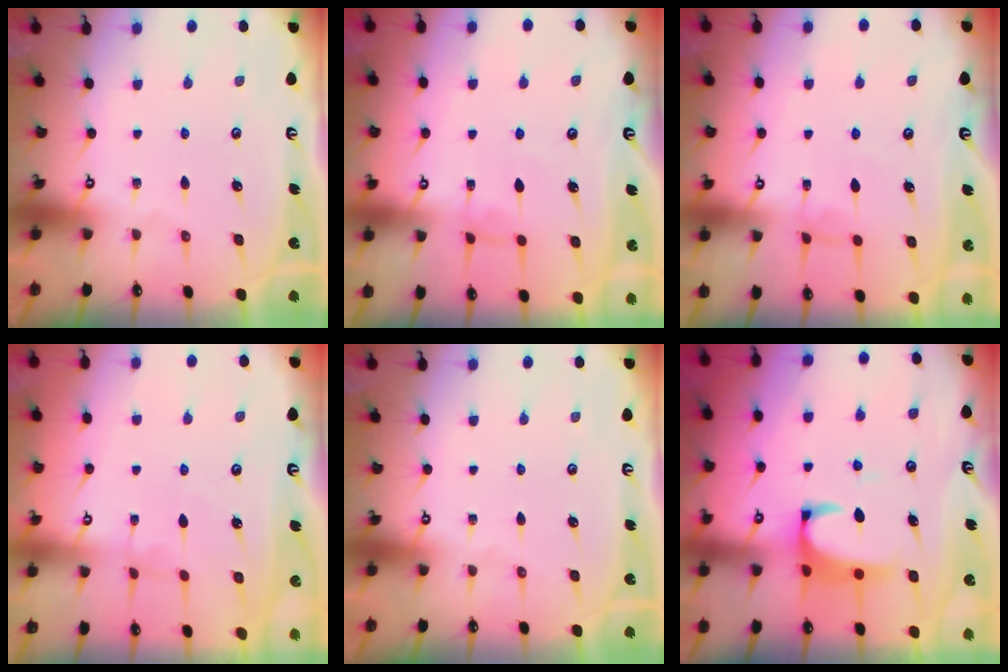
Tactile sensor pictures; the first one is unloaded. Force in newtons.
{"total": 1.5, "press": 1.4, "slide": 0.4}
{"total": 1.5, "press": 1.4, "slide": 0.4}
{"total": 2.4, "press": 2.4, "slide": 0.3}
{"total": 0.0}
{"total": 2.6, "press": 2.3, "slide": 1.0}